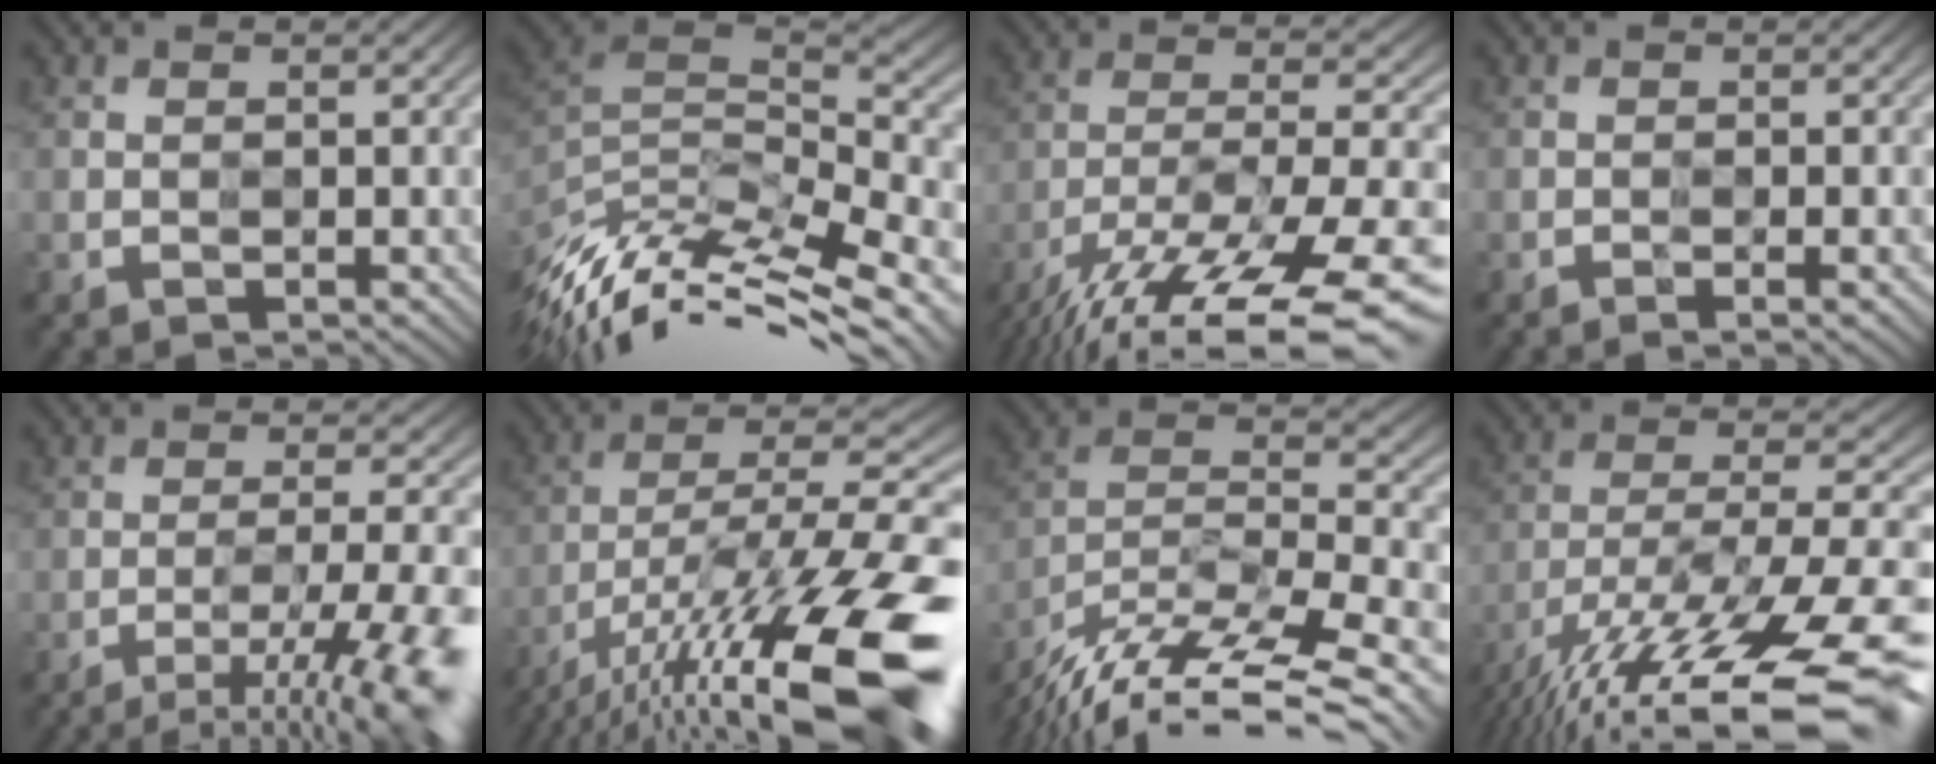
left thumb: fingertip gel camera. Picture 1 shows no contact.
{"total": 13.7, "force": [-7.9, 5.1, 10.0], "torque": [-0.202, 0.032, -0.109]}
{"total": 19.1, "force": [-14.3, 5.6, 11.3], "torque": [-0.213, -0.023, -0.220]}
{"total": 1.3, "force": [-0.6, 0.1, 1.2], "torque": [-0.017, 0.001, -0.011]}
{"total": 12.7, "force": [-8.0, 2.4, 9.5], "torque": [-0.147, -0.005, -0.104]}
{"total": 20.1, "force": [-10.7, 6.2, 15.9], "torque": [-0.281, 0.000, -0.180]}
{"total": 17.1, "force": [-13.6, 4.3, 9.3], "torque": [-0.177, 0.002, -0.223]}
{"total": 18.9, "force": [-12.6, 6.7, 12.3], "torque": [-0.218, -0.004, -0.200]}